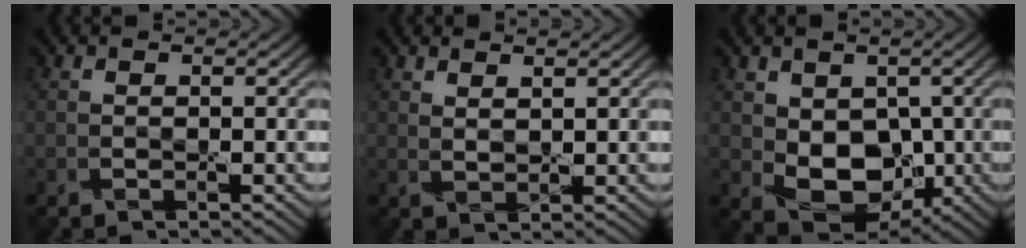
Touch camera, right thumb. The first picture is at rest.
{"total": 1.5, "force": [1.3, 0.4, 0.8], "torque": [-0.022, -0.005, 0.029]}
{"total": 8.4, "force": [-0.3, 6.2, 5.6], "torque": [-0.111, -0.024, 0.002]}